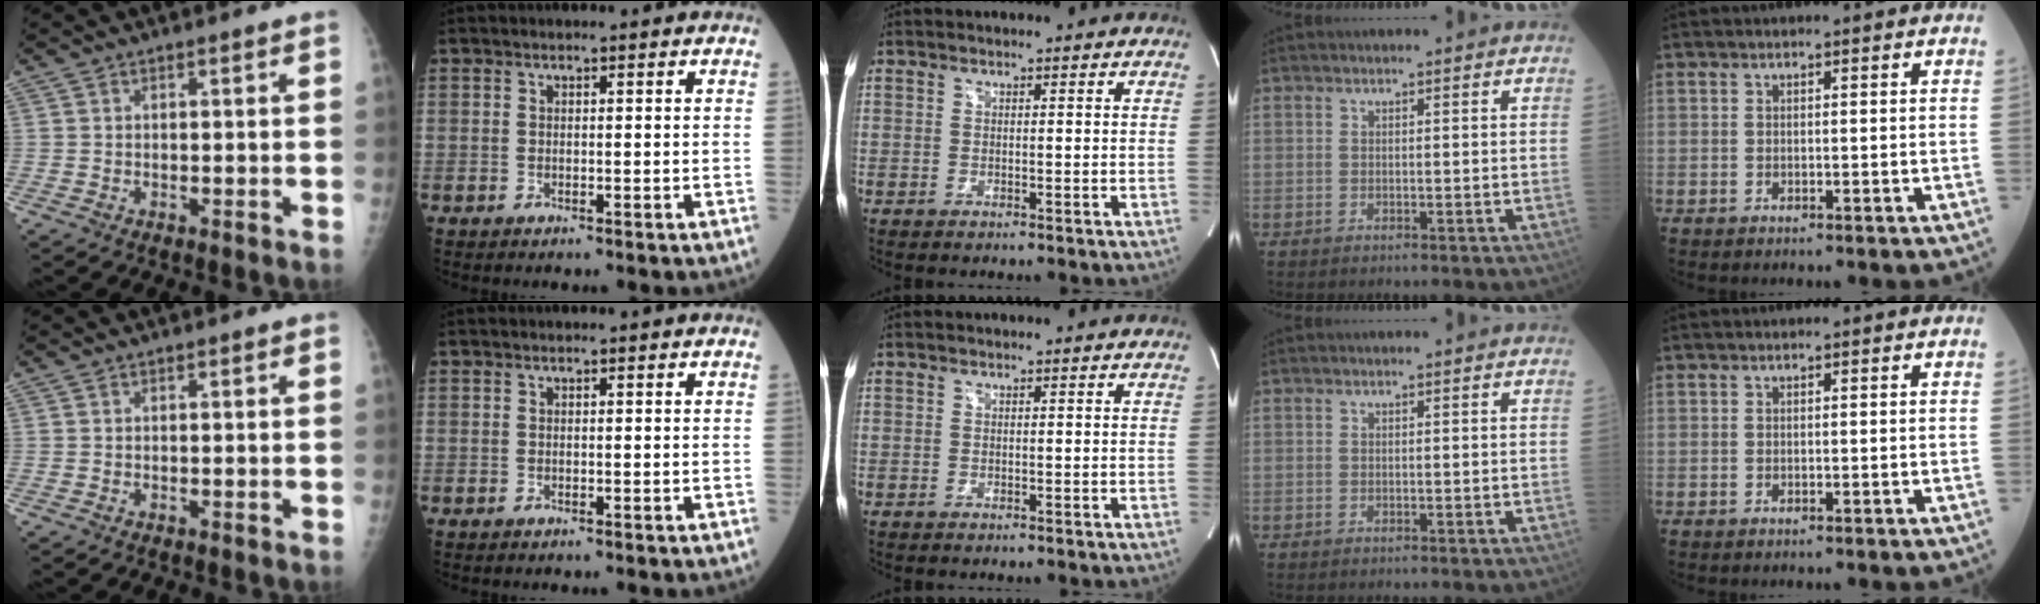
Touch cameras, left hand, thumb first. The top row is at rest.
{}